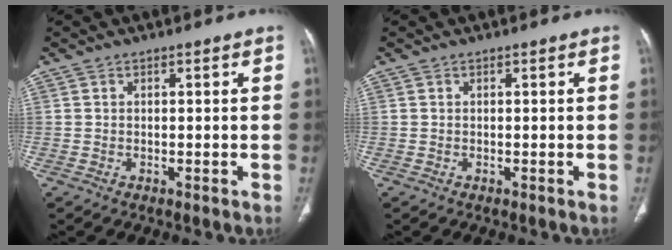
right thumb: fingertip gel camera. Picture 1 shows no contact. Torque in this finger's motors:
{"motor_torque": [-0.18, 0.18, -0.01, 0.00, 0.01]}